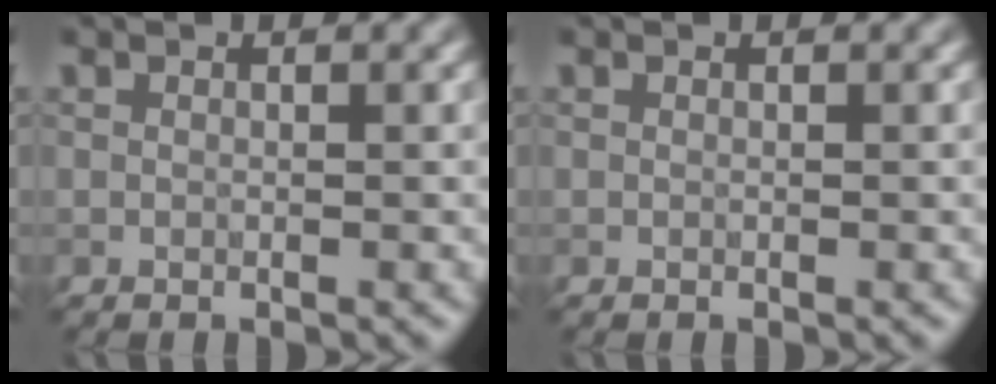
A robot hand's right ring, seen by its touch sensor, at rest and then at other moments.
{"total": 0.0}